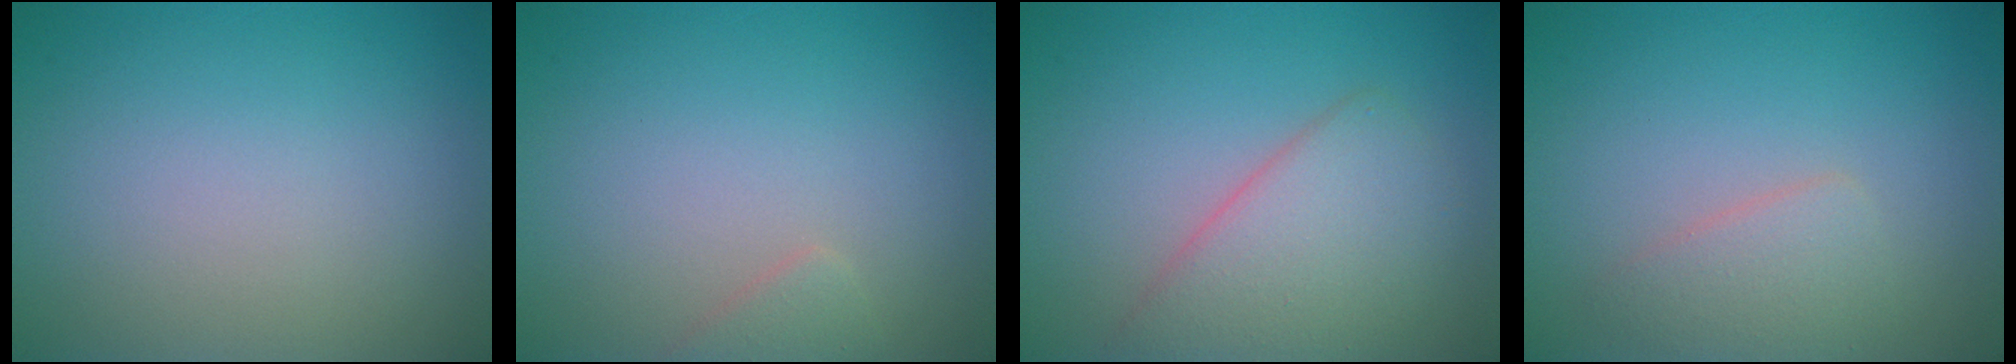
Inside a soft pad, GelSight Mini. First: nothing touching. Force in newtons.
{"total": 1.1, "press": 1.1, "slide": 0.1}
{"total": 4.6, "press": 4.6, "slide": 0.2}
{"total": 2.2, "press": 2.2, "slide": 0.0}